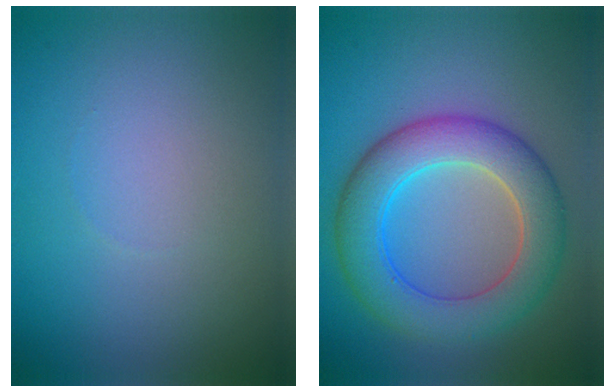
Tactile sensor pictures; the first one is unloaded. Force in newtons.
{"total": 7.2, "press": 7.2, "slide": 0.3}